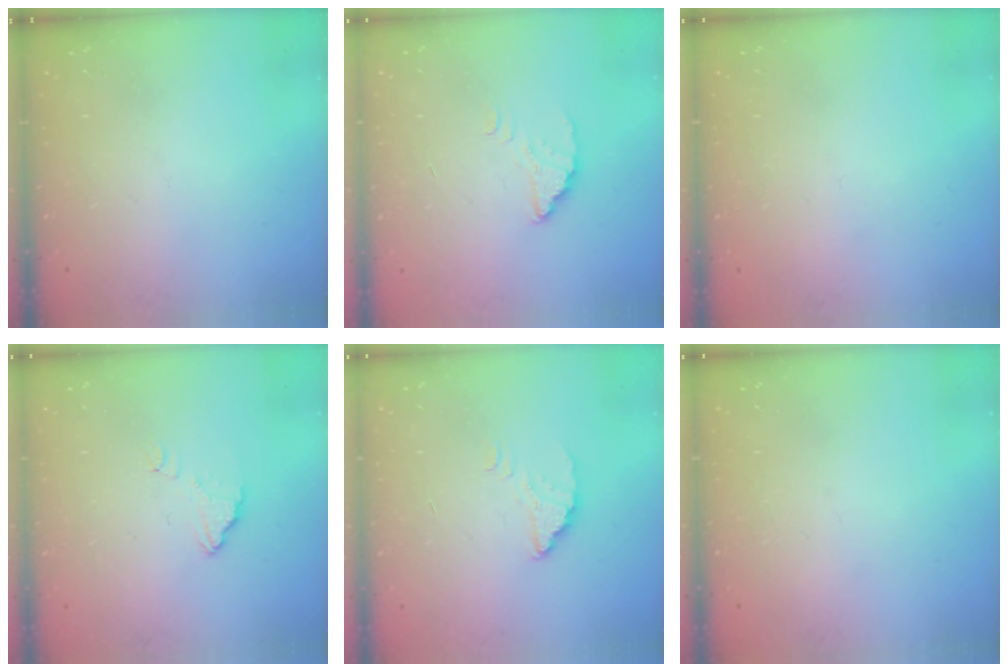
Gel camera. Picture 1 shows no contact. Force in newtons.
{"total": 2.6, "press": 2.5, "slide": 0.3}
{"total": 2.3, "press": 2.3, "slide": 0.1}
{"total": 4.4, "press": 4.4, "slide": 0.4}
{"total": 2.6, "press": 2.5, "slide": 0.3}
{"total": 2.3, "press": 2.3, "slide": 0.1}